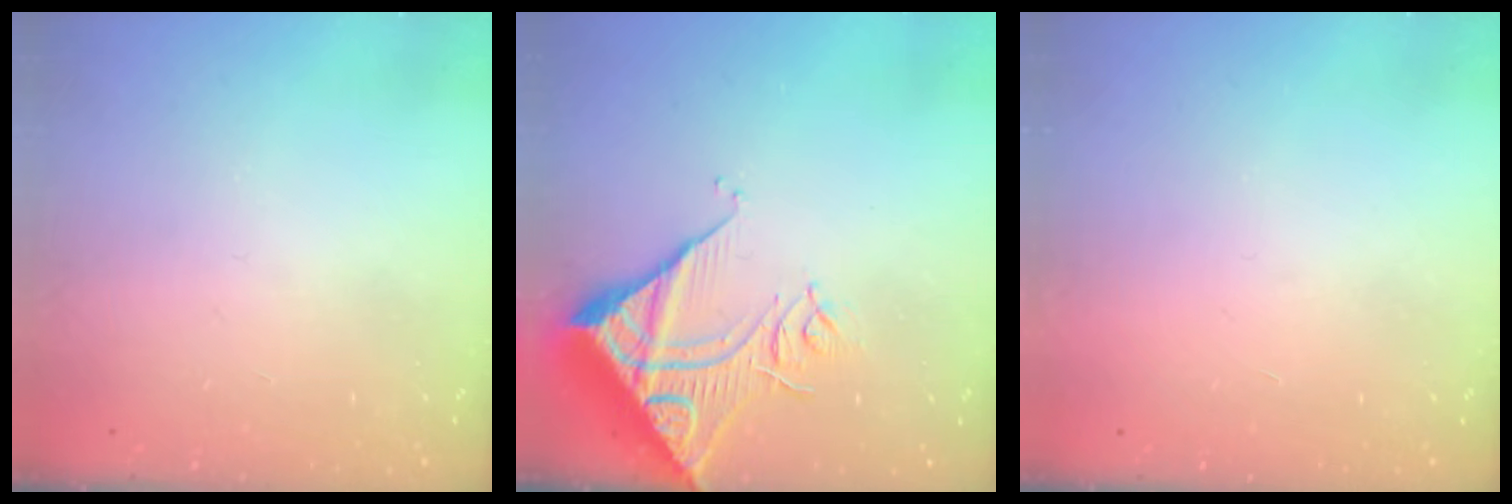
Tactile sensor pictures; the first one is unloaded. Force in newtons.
{"total": 13.9, "press": 13.8, "slide": 1.7}
{"total": 1.5, "press": 1.5, "slide": 0.1}